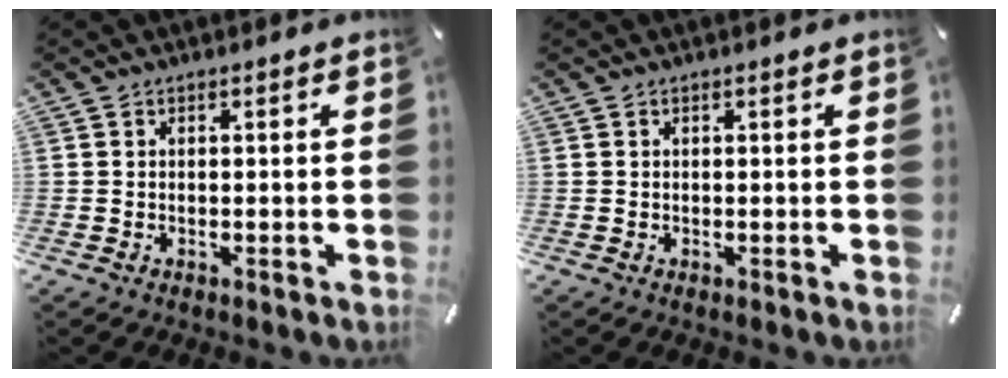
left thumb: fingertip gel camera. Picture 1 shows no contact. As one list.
[{"total": 0.0}]